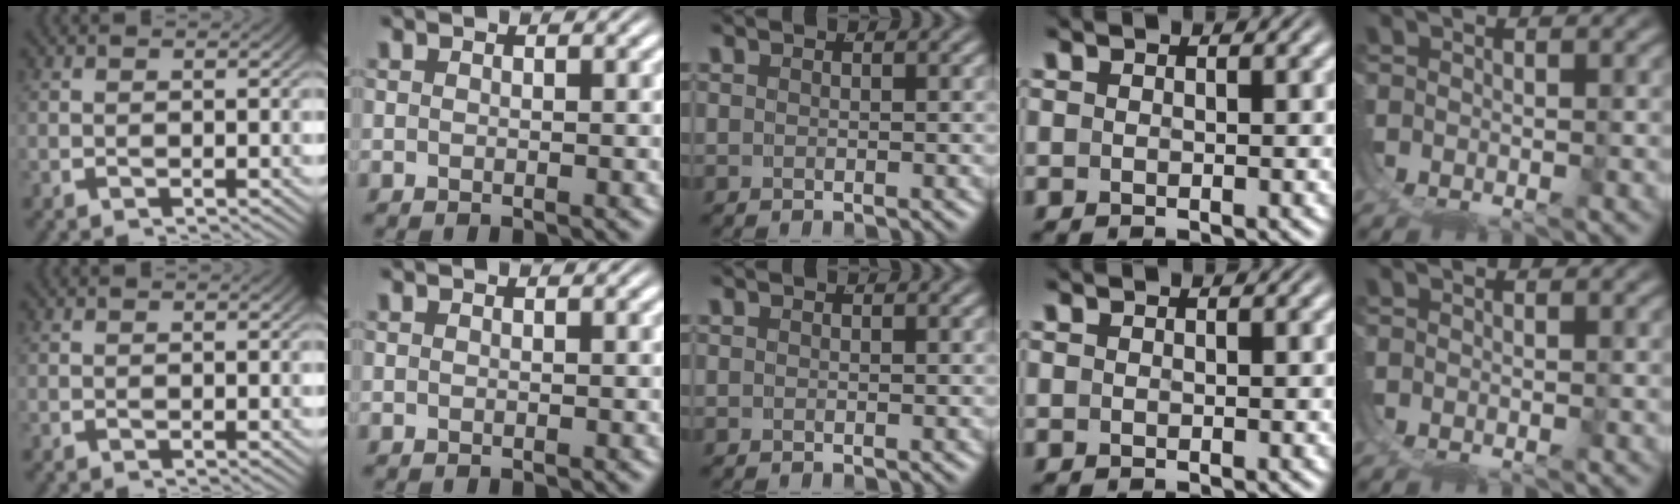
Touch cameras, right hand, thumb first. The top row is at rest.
{}